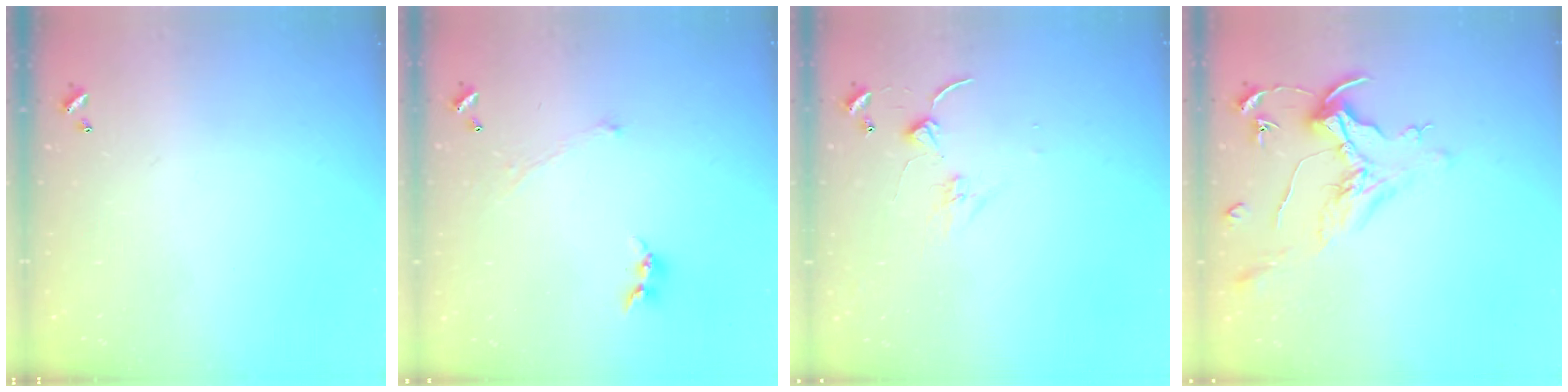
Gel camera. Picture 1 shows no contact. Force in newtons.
{"total": 0.8, "press": 0.7, "slide": 0.3}
{"total": 0.6, "press": 0.5, "slide": 0.3}
{"total": 1.6, "press": 1.4, "slide": 0.7}